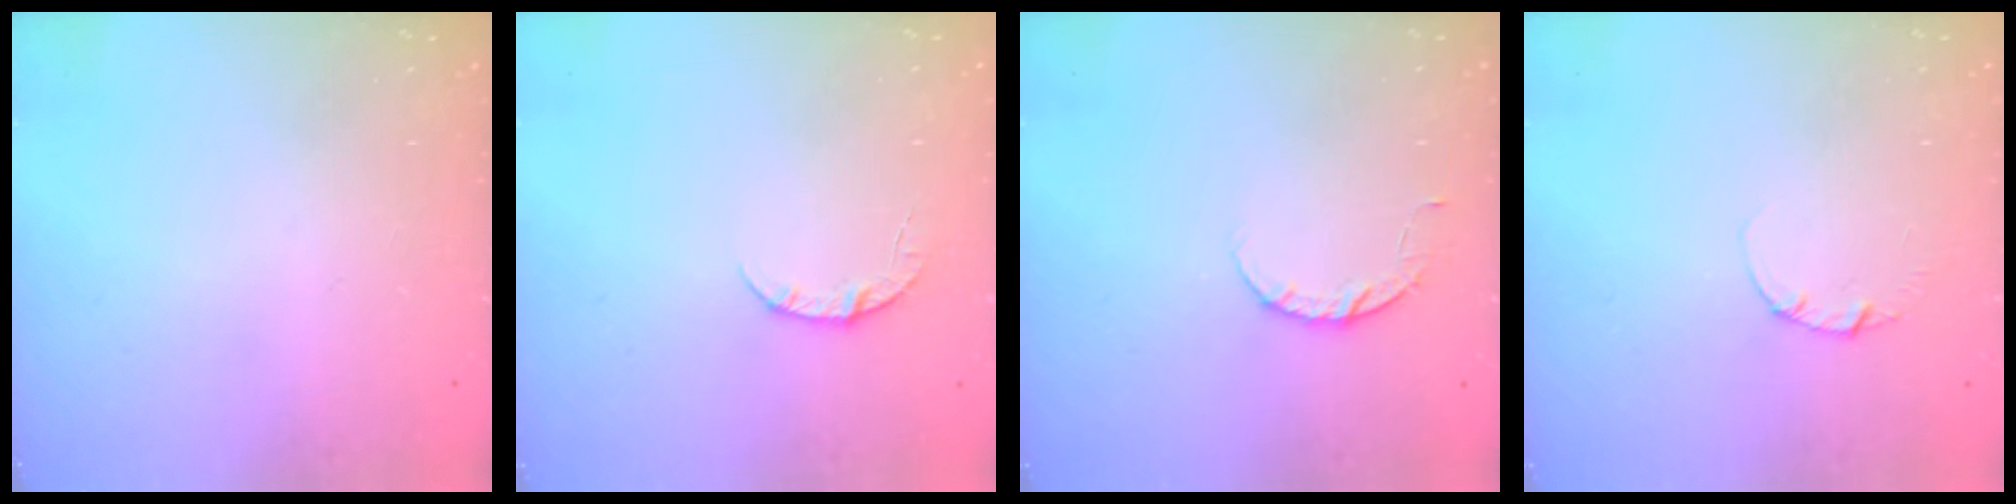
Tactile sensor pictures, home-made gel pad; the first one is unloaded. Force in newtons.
{"total": 3.5, "press": 3.5, "slide": 0.4}
{"total": 4.5, "press": 4.5, "slide": 0.5}
{"total": 1.3, "press": 1.3, "slide": 0.2}